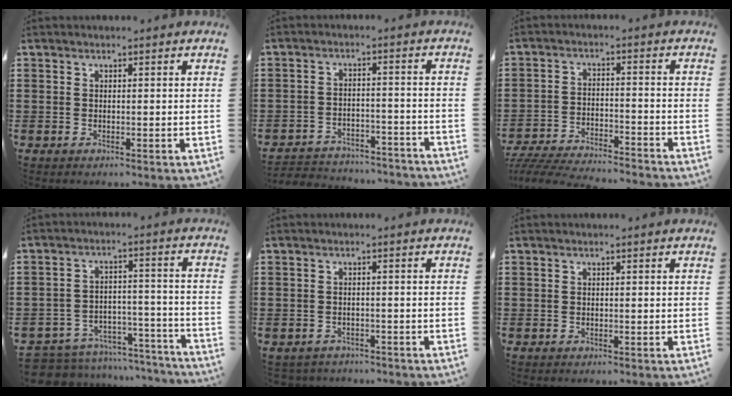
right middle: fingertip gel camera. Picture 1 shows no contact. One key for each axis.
{"total": 3.9, "fx": -3.8, "fy": 0.6, "fz": 0.2, "tx": -0.008, "ty": 0.006, "tz": -0.083}
{"total": 5.9, "fx": -5.8, "fy": 0.3, "fz": 1.1, "tx": -0.033, "ty": -0.001, "tz": -0.120}
{"total": 6.3, "fx": -6.1, "fy": 1.6, "fz": 0.8, "tx": -0.026, "ty": 0.013, "tz": -0.124}
{"total": 1.5, "fx": -1.4, "fy": 0.4, "fz": -0.2, "tx": -0.003, "ty": 0.001, "tz": -0.034}
{"total": 0.0}